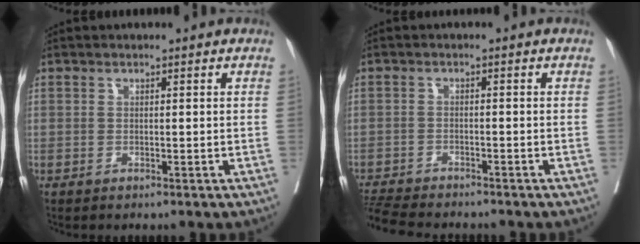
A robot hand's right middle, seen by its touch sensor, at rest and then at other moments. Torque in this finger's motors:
{"motor_torque": [0.57, -0.72, 0.08, 0.03]}